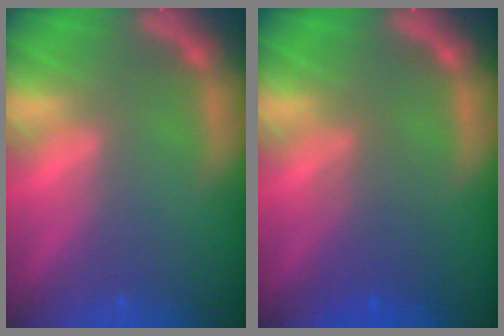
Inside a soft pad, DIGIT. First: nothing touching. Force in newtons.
{"total": 3.1}